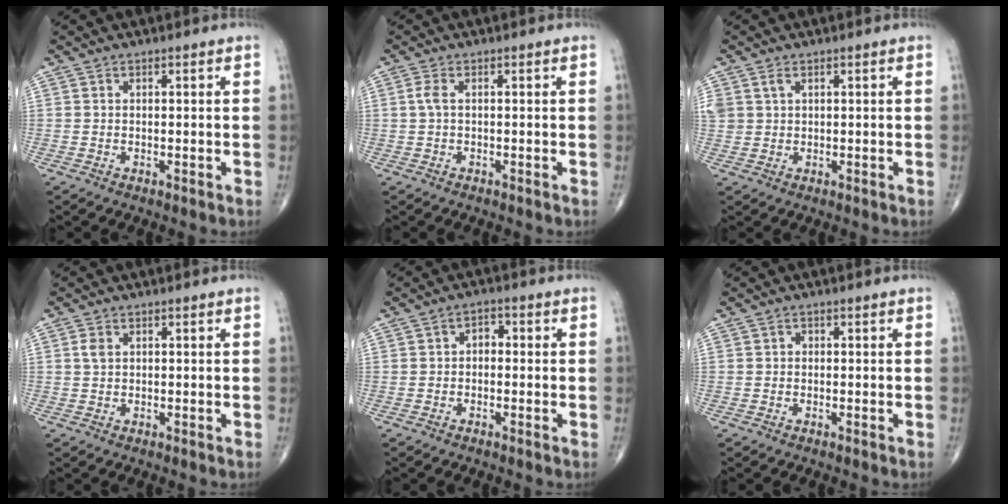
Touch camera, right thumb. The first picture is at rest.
{"total": 1.7, "force": [0.1, 0.6, 1.6], "torque": [-0.044, 0.002, 0.001]}
{"total": 2.6, "force": [1.2, 1.9, 1.4], "torque": [-0.031, 0.004, 0.033]}
{"total": 1.6, "force": [0.4, 1.0, 1.1], "torque": [-0.023, 0.003, 0.009]}
{"total": 2.4, "force": [-0.2, 1.8, 1.7], "torque": [-0.009, 0.011, -0.014]}
{"total": 0.6, "force": [-0.1, 0.5, 0.2], "torque": [0.001, 0.002, -0.007]}